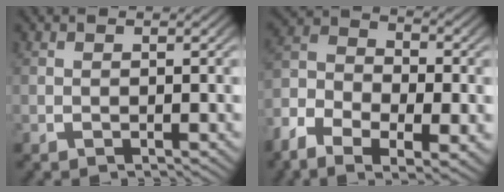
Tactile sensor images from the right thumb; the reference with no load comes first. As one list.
[{"total": 8.3, "force": [-2.0, 5.6, 5.8], "torque": [-0.128, -0.029, -0.032]}]